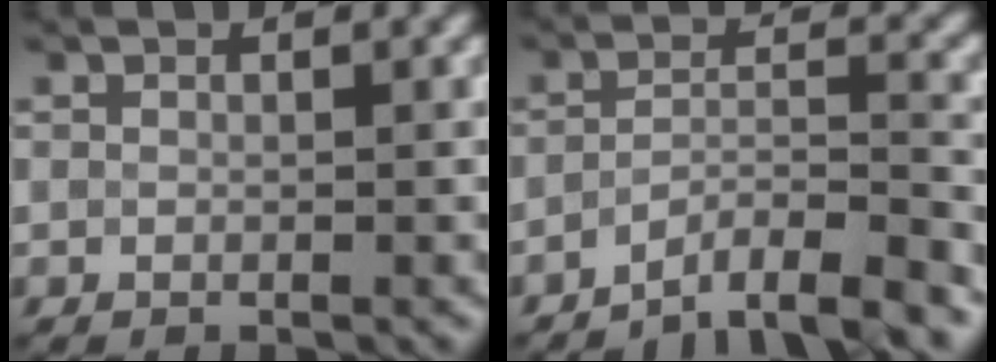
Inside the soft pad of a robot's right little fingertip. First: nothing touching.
{"total": 5.2, "force": [-4.2, 1.0, 2.9], "torque": [-0.047, 0.000, -0.073]}